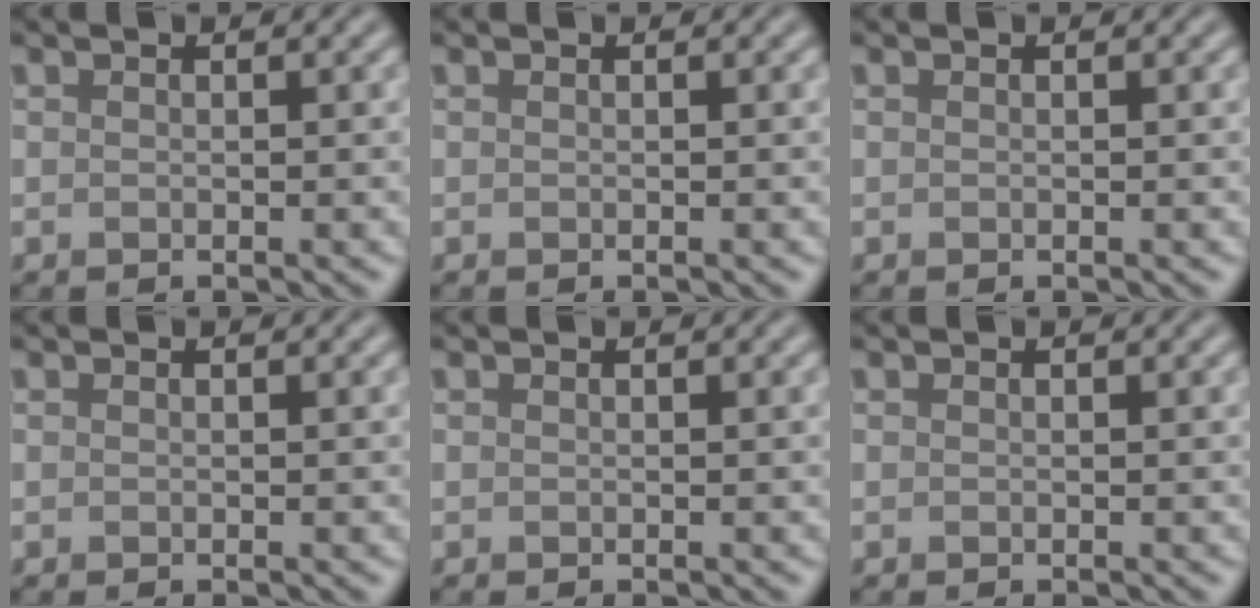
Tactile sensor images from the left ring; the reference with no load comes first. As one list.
[{"total": 0.0}, {"total": 0.0}, {"total": 0.0}, {"total": 0.0}, {"total": 0.0}]